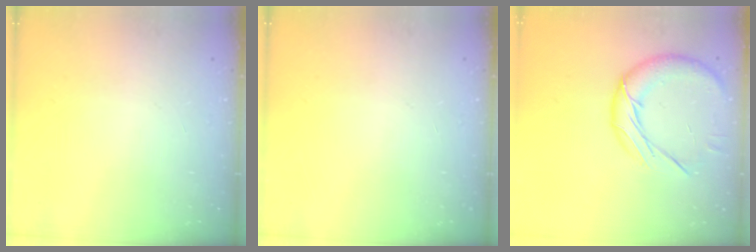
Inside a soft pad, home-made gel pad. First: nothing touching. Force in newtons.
{"total": 0.0}
{"total": 14.2, "press": 14.2, "slide": 0.8}